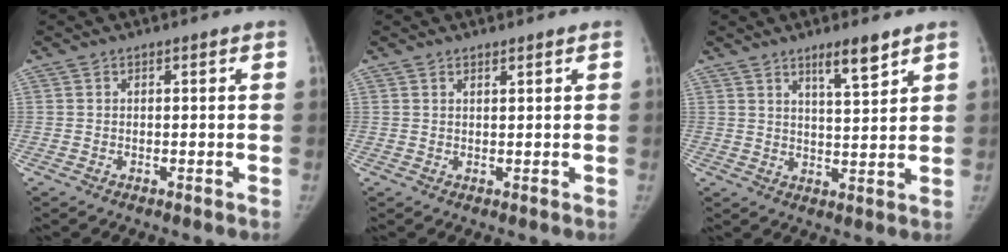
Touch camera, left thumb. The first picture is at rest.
{"total": 0.9, "force": [0.7, 0.1, 0.4], "torque": [-0.006, -0.005, 0.014]}
{"total": 6.1, "force": [4.3, 0.9, 4.3], "torque": [-0.063, -0.034, 0.071]}